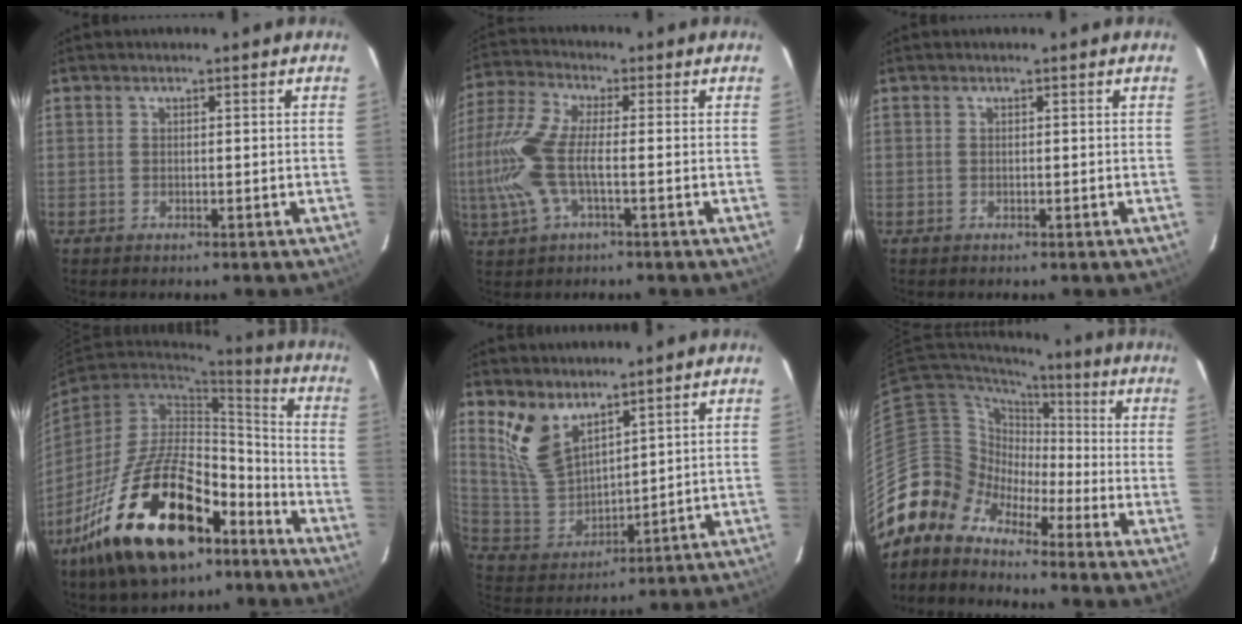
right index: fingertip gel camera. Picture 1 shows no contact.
{"total": 12.3, "force": [-2.0, 4.3, 11.4], "torque": [-0.257, 0.000, -0.041]}
{"total": 0.0}
{"total": 25.7, "force": [-14.6, 12.2, 17.2], "torque": [-0.328, -0.002, -0.234]}
{"total": 10.3, "force": [6.9, 5.0, 5.8], "torque": [-0.120, -0.003, 0.156]}
{"total": 9.1, "force": [-7.3, 5.5, -0.2], "torque": [-0.006, 0.040, -0.169]}